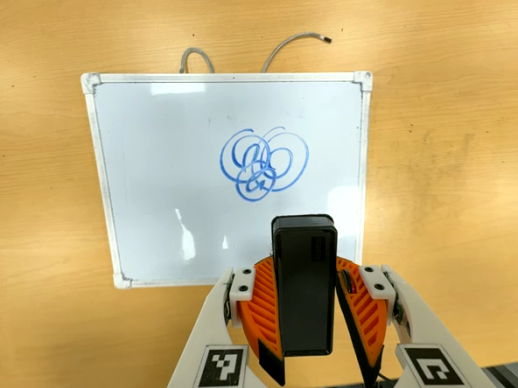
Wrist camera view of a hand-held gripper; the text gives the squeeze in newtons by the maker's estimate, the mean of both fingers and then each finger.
{"total": 4.8, "left": 4.9, "right": 4.8}